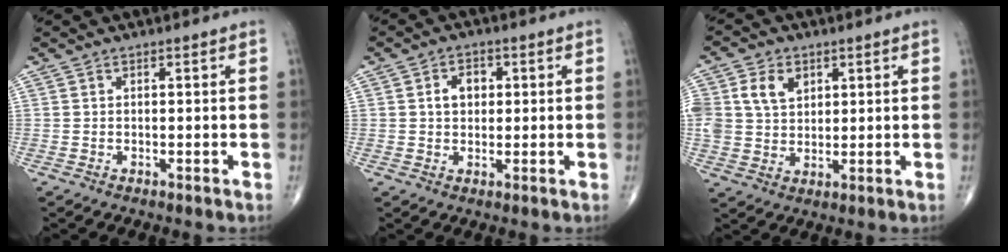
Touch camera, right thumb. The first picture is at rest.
{"total": 4.3, "force": [0.8, 3.2, 2.7], "torque": [-0.030, 0.007, 0.010]}
{"total": 8.7, "force": [3.1, 6.5, 4.8], "torque": [-0.084, -0.005, 0.065]}